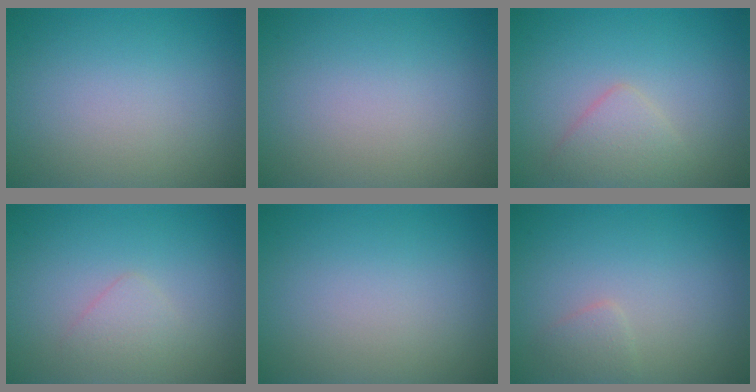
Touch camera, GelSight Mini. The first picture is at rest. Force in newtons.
{"total": 0.0}
{"total": 2.3, "press": 2.3, "slide": 0.1}
{"total": 1.3, "press": 1.3, "slide": 0.1}
{"total": 0.0}
{"total": 1.1, "press": 1.1, "slide": 0.1}